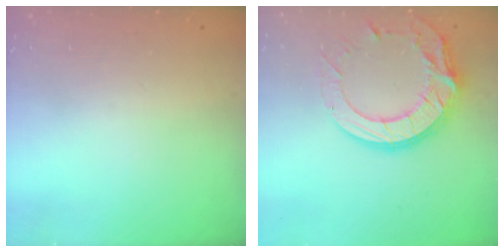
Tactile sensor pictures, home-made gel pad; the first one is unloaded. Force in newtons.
{"total": 18.1, "press": 18.1, "slide": 1.3}